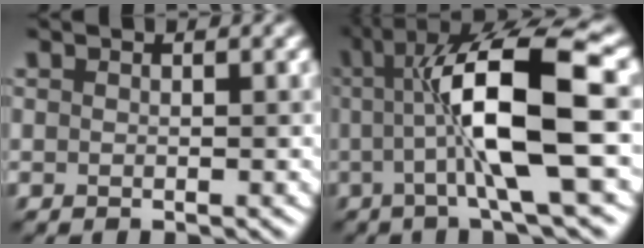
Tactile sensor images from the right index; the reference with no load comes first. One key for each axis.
{"total": 10.6, "fx": 0.3, "fy": 2.1, "fz": 10.4, "tx": -0.162, "ty": 0.009, "tz": 0.008}